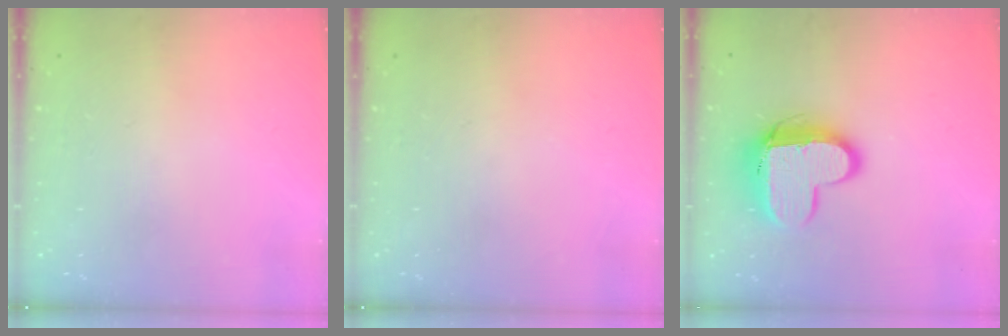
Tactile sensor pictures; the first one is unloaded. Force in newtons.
{"total": 0.0}
{"total": 12.0, "press": 11.9, "slide": 1.1}